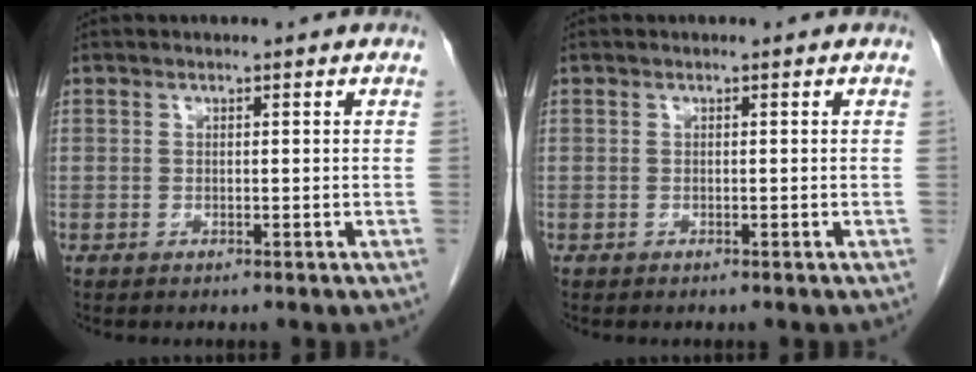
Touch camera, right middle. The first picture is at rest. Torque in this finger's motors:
{"motor_torque": [0.47, -0.20, 0.02, 0.00]}